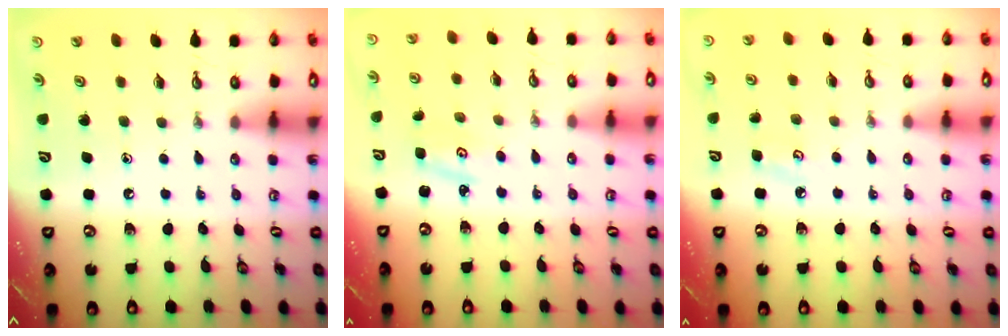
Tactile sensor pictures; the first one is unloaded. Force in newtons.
{"total": 2.6, "press": 2.6, "slide": 0.4}
{"total": 3.8, "press": 3.8, "slide": 0.6}